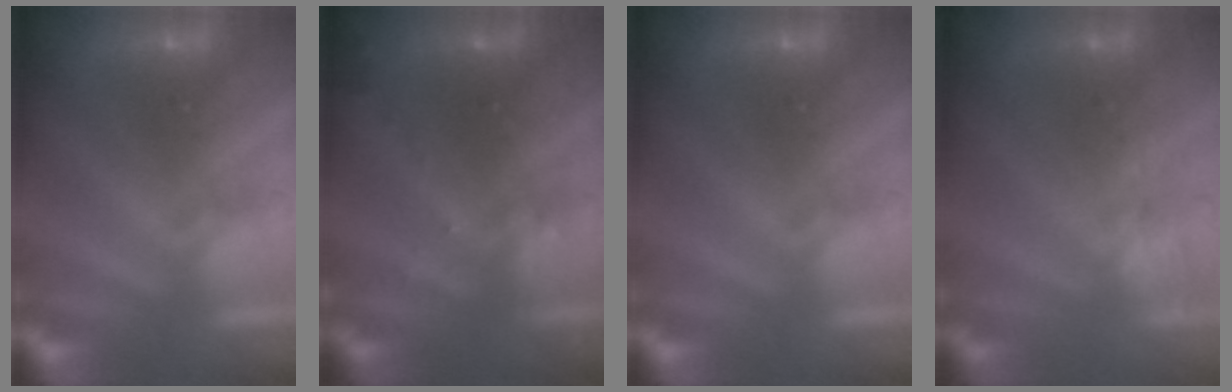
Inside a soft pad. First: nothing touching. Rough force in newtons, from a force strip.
{"total": 3.0}
{"total": 0.0}
{"total": 2.4}